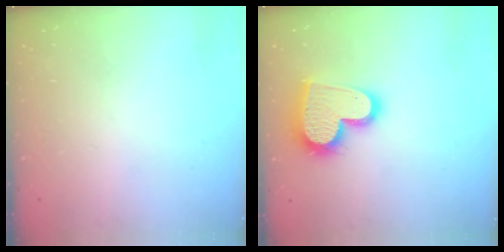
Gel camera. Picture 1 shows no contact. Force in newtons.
{"total": 18.9, "press": 18.9, "slide": 1.5}